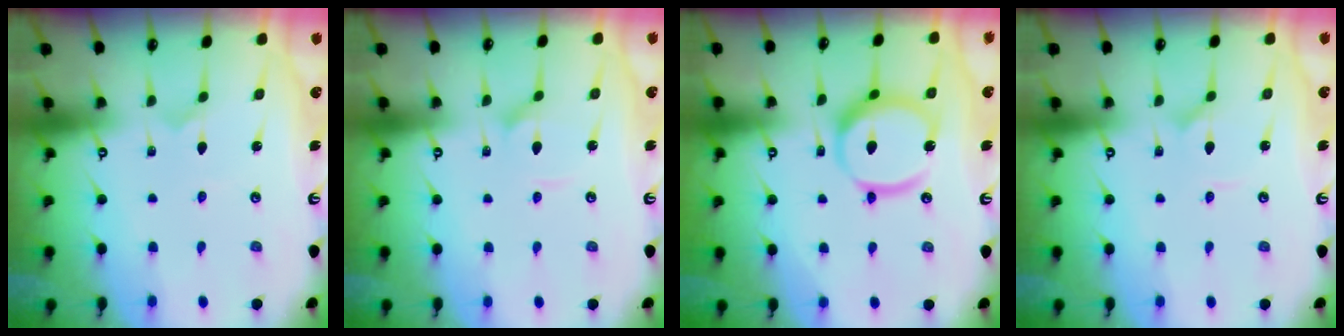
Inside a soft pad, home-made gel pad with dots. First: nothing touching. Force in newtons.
{"total": 2.2, "press": 2.2, "slide": 0.3}
{"total": 13.3, "press": 13.2, "slide": 1.6}
{"total": 1.9, "press": 1.9, "slide": 0.1}